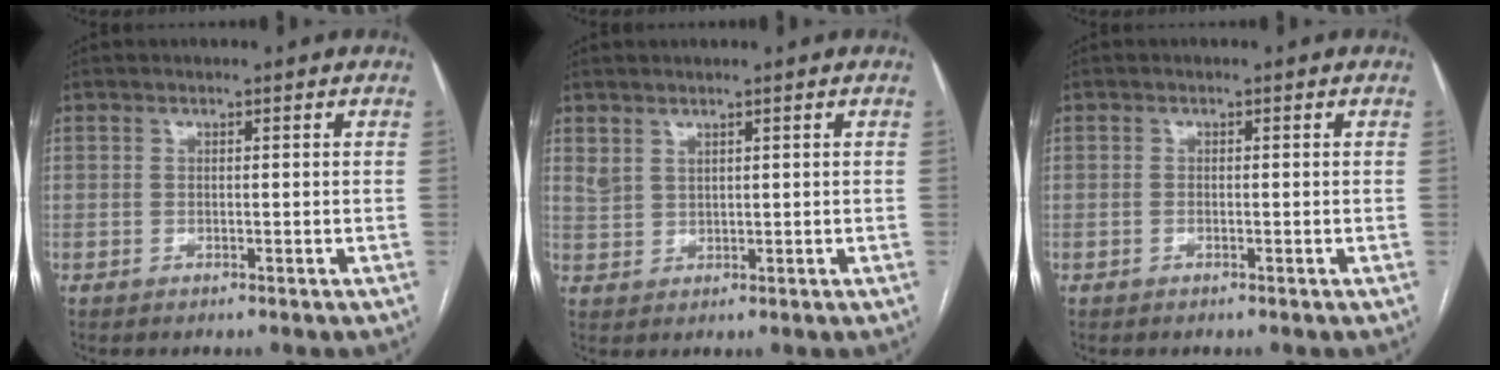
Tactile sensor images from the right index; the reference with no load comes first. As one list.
[{"total": 2.3, "force": [2.0, 1.0, 0.3], "torque": [-0.014, 0.008, 0.046]}, {"total": 0.0}]